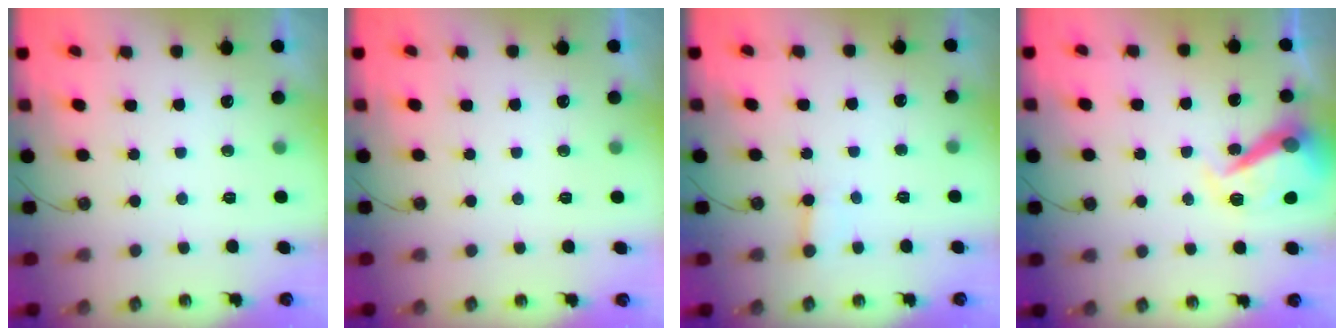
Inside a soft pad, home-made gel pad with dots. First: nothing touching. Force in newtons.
{"total": 0.0}
{"total": 2.4, "press": 2.4, "slide": 0.2}
{"total": 16.6, "press": 16.6, "slide": 0.3}